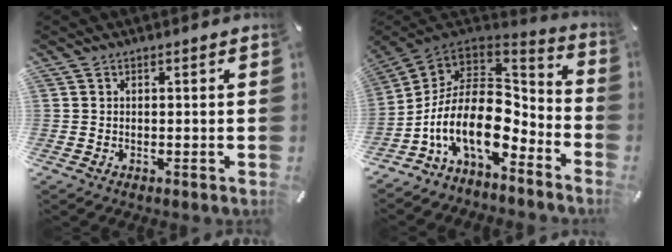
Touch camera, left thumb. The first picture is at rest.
{"total": 18.1, "force": [-6.1, 10.0, 13.8], "torque": [-0.285, -0.008, -0.109]}